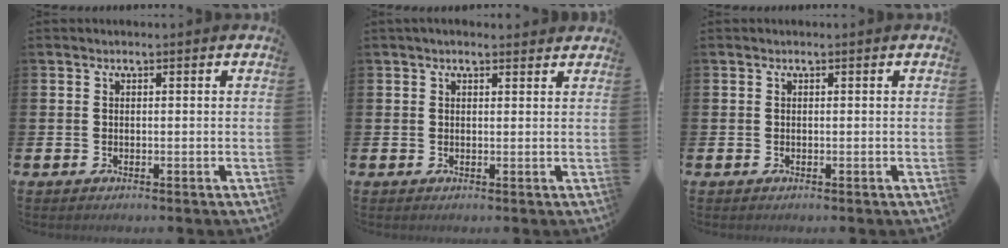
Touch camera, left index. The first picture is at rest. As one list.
[{"total": 1.4, "force": [1.2, 0.3, 0.6], "torque": [-0.005, 0.000, 0.020]}, {"total": 0.0}]